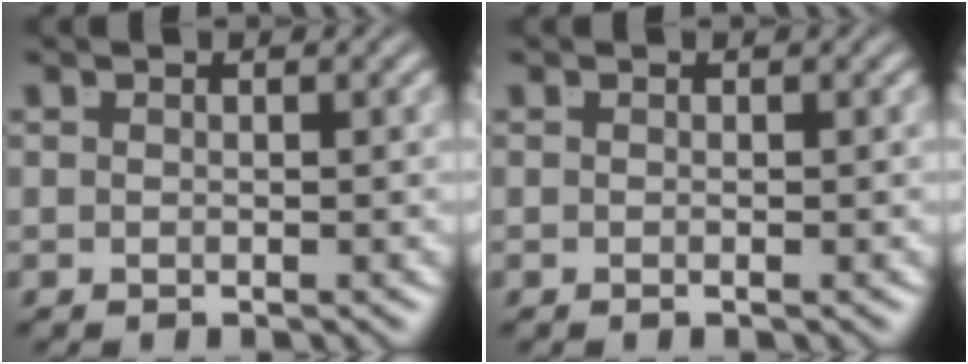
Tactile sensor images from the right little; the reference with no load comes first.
{"total": 0.0}